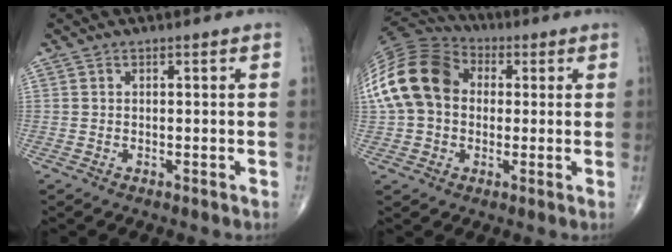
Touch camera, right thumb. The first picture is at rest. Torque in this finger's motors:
{"motor_torque": [-0.22, 1.94, 1.43, 0.11, 0.55]}